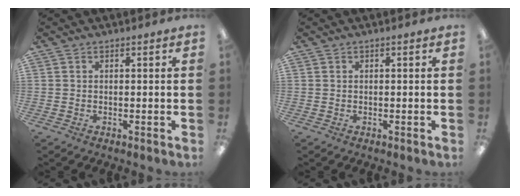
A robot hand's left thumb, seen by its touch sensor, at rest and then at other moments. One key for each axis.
{"total": 0.0}